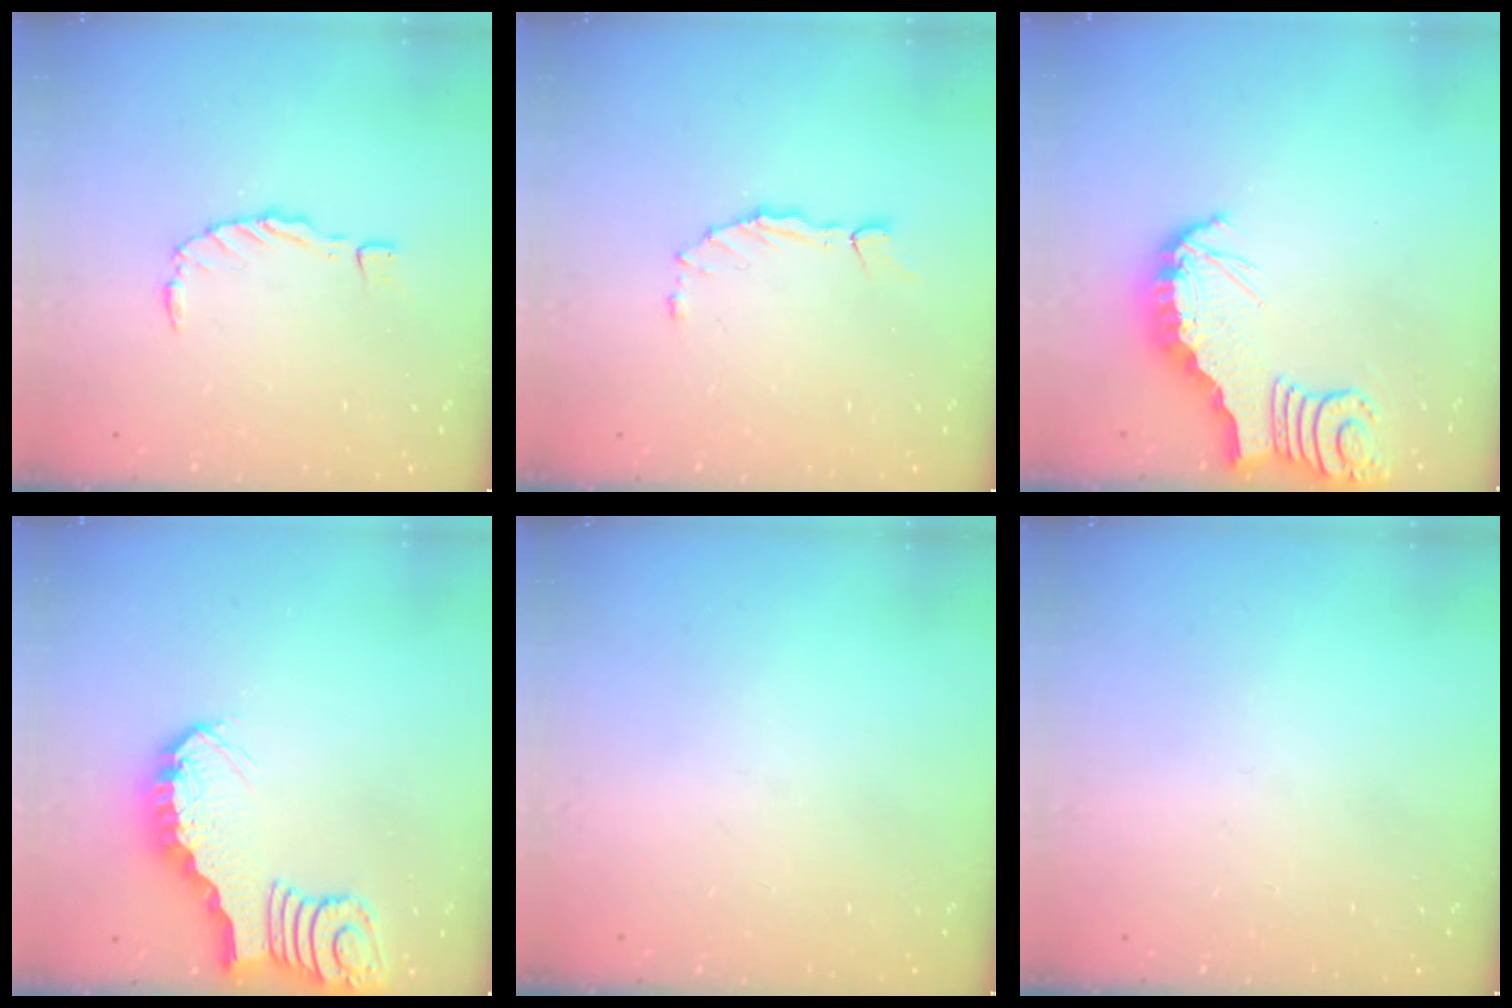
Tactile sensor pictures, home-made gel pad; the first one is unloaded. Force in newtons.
{"total": 1.6, "press": 1.6, "slide": 0.3}
{"total": 4.0, "press": 3.9, "slide": 0.7}
{"total": 2.8, "press": 2.8, "slide": 0.4}
{"total": 0.0}
{"total": 0.0}